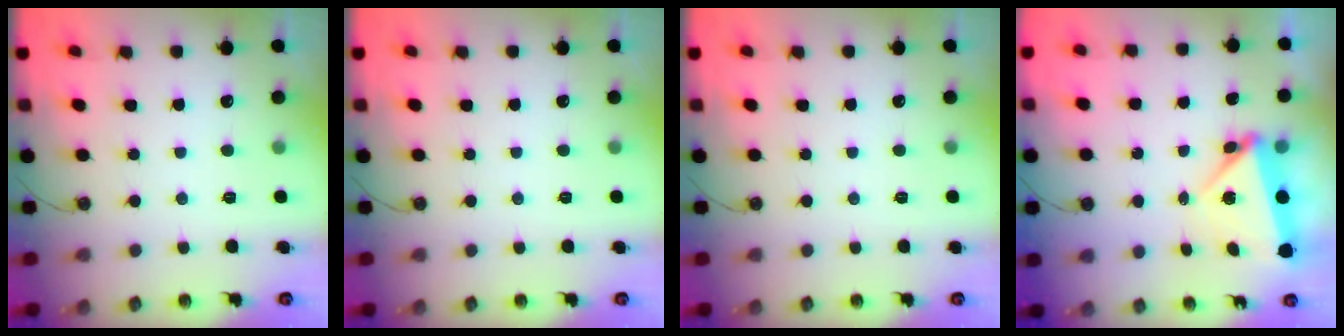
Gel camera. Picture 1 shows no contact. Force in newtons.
{"total": 0.0}
{"total": 0.0}
{"total": 6.2, "press": 6.1, "slide": 1.2}